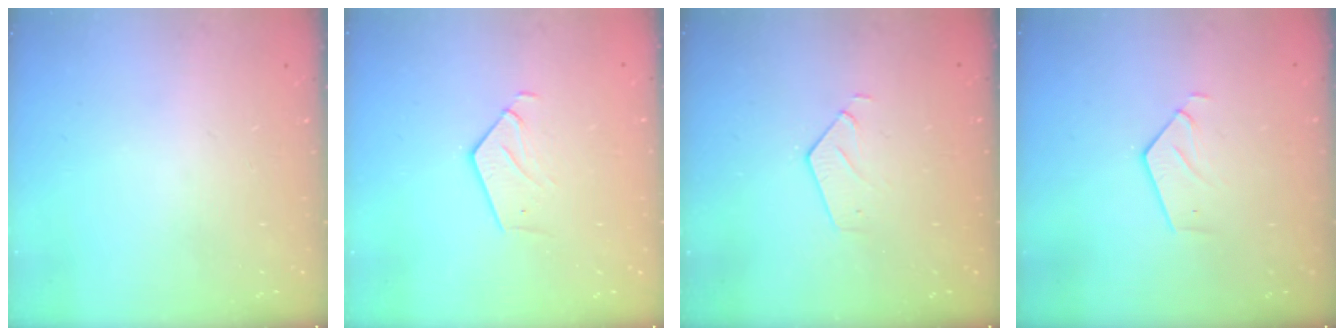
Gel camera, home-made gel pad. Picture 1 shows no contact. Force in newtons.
{"total": 2.8, "press": 2.8, "slide": 0.2}
{"total": 2.6, "press": 2.6, "slide": 0.2}
{"total": 3.5, "press": 3.5, "slide": 0.3}